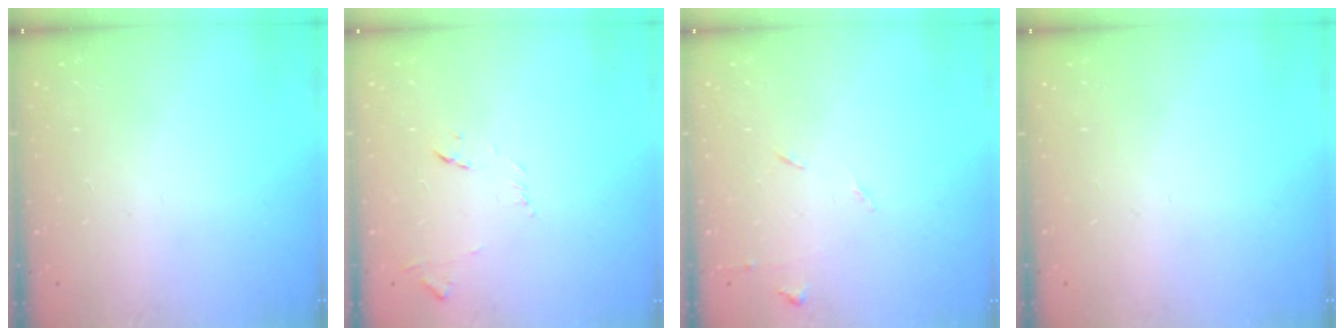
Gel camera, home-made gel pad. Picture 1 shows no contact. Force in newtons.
{"total": 7.8, "press": 7.8, "slide": 0.6}
{"total": 5.3, "press": 5.2, "slide": 0.7}
{"total": 0.0}